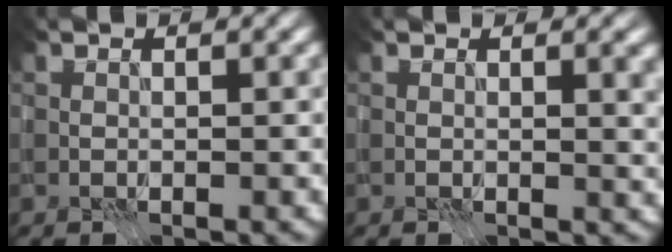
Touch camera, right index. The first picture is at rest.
{"total": 2.0, "force": [0.6, 0.5, 1.9], "torque": [-0.021, 0.001, 0.006]}